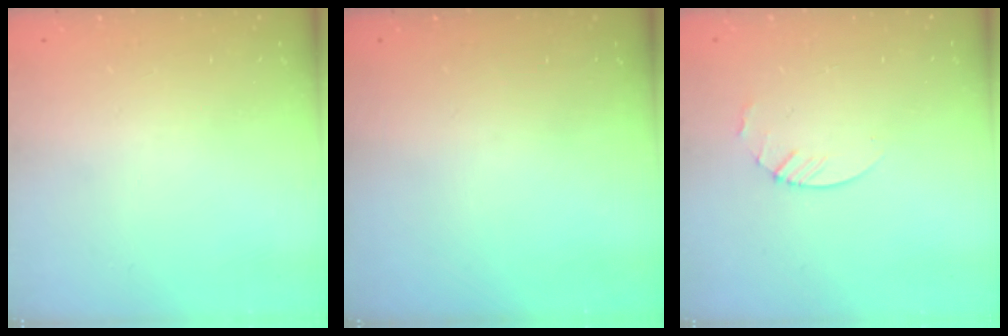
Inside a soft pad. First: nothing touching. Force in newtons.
{"total": 0.0}
{"total": 3.0, "press": 2.9, "slide": 0.3}